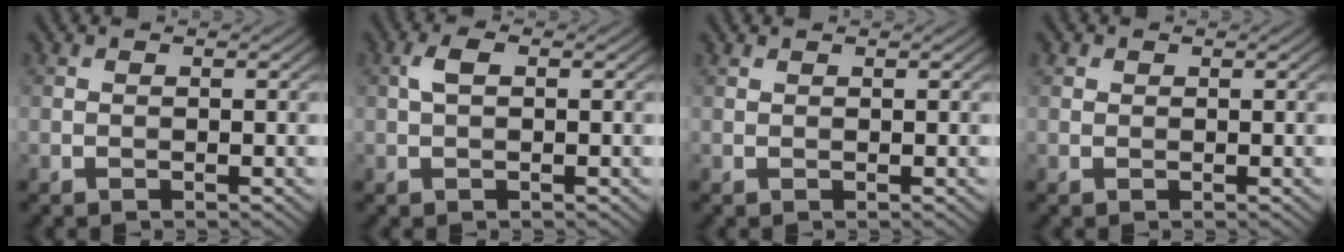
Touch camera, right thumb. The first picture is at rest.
{"total": 1.9, "force": [0.4, 0.8, 1.7], "torque": [-0.040, 0.008, 0.003]}
{"total": 0.5, "force": [0.5, 0.1, 0.1], "torque": [-0.003, 0.001, 0.011]}
{"total": 0.7, "force": [0.4, 0.5, 0.2], "torque": [-0.002, 0.000, 0.007]}